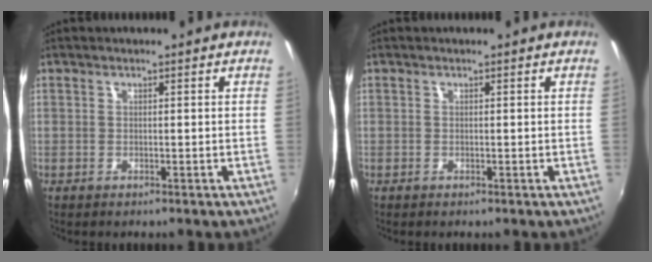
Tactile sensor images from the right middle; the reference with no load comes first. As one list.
[{"total": 0.0}]